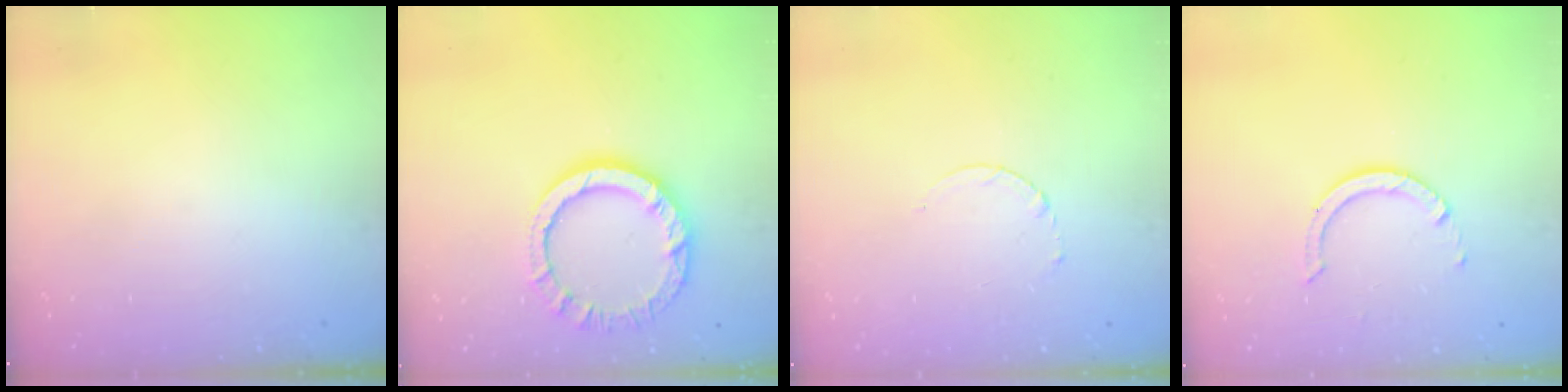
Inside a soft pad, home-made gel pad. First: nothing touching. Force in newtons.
{"total": 11.5, "press": 11.5, "slide": 0.8}
{"total": 2.5, "press": 2.5, "slide": 0.3}
{"total": 6.3, "press": 6.3, "slide": 0.4}